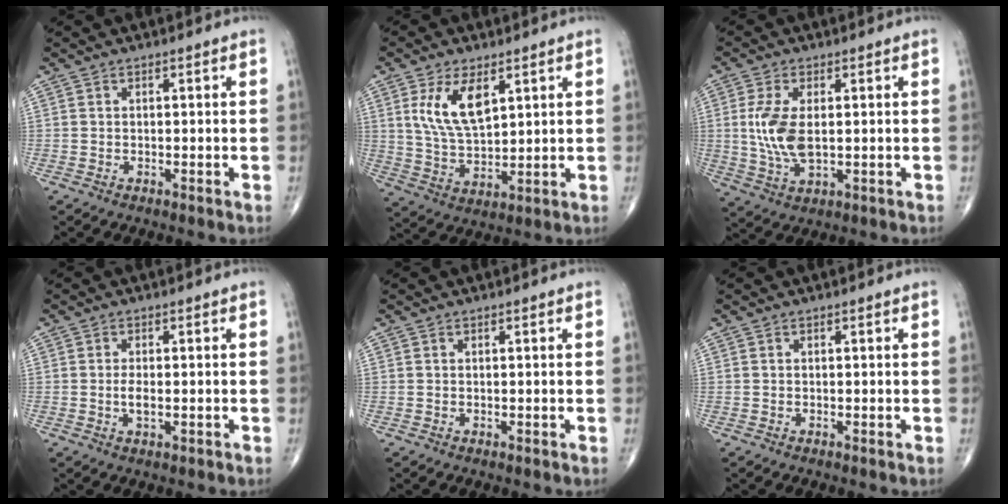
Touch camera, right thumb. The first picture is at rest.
{"total": 10.2, "force": [4.1, 5.0, 7.8], "torque": [-0.136, -0.021, 0.088]}
{"total": 8.6, "force": [0.6, 4.2, 7.5], "torque": [-0.165, -0.009, 0.017]}
{"total": 2.4, "force": [-0.3, 1.1, 2.2], "torque": [-0.045, -0.002, -0.006]}
{"total": 0.0}
{"total": 0.0}